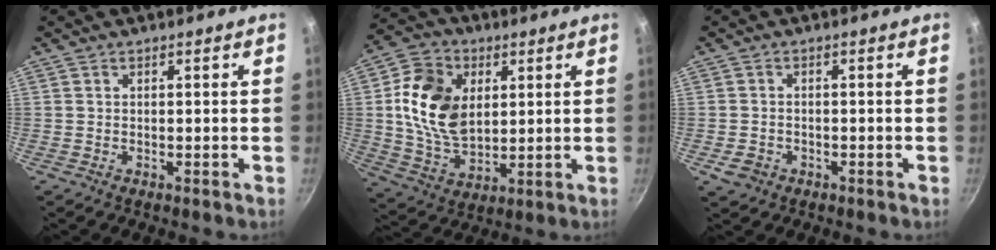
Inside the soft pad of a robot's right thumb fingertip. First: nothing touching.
{"total": 15.6, "force": [3.0, 10.9, 10.7], "torque": [-0.178, -0.009, 0.058]}
{"total": 3.4, "force": [-1.4, 2.7, 1.4], "torque": [-0.028, 0.013, -0.018]}